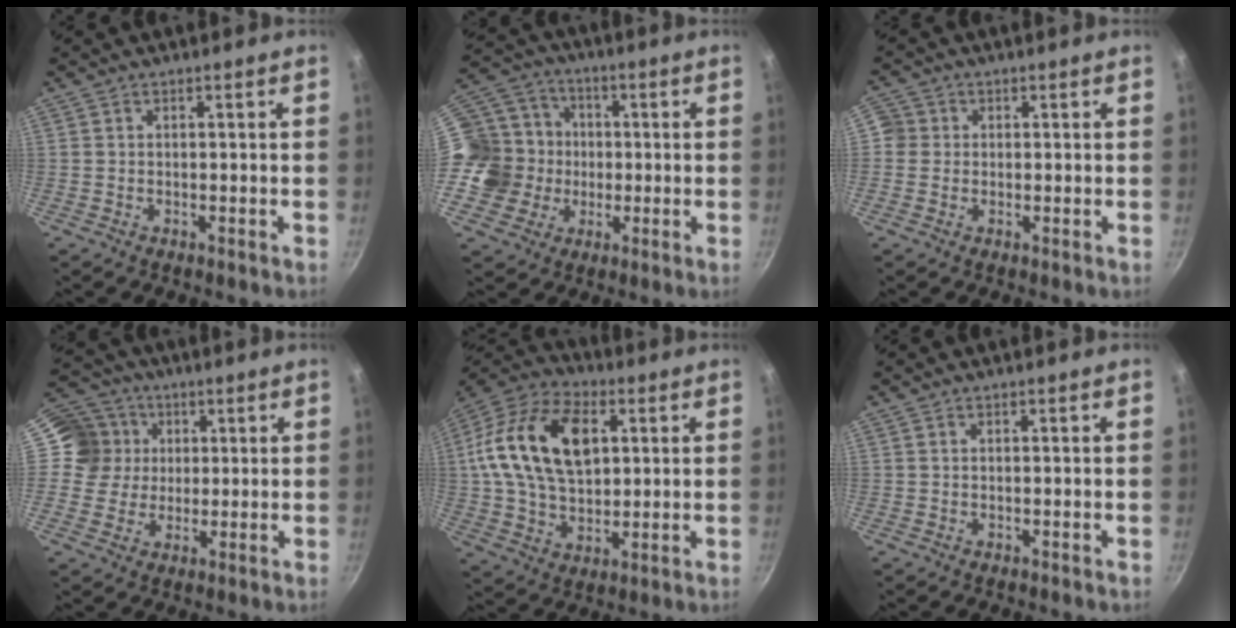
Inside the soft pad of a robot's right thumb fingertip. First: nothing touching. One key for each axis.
{"total": 15.2, "fx": -1.5, "fy": 14.0, "fz": 5.8, "tx": -0.087, "ty": 0.037, "tz": -0.029}
{"total": 3.4, "fx": -0.1, "fy": 3.3, "fz": 0.7, "tx": 0.014, "ty": 0.004, "tz": -0.012}
{"total": 9.4, "fx": 1.6, "fy": 9.0, "fz": 2.1, "tx": -0.008, "ty": 0.012, "tz": 0.012}
{"total": 21.8, "fx": 3.9, "fy": 15.6, "fz": 14.6, "tx": -0.233, "ty": 0.017, "tz": 0.057}
{"total": 0.0}